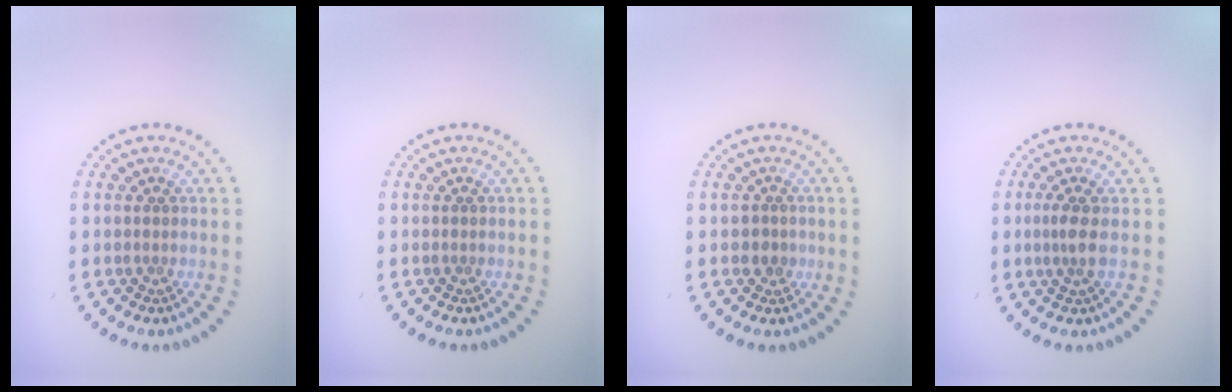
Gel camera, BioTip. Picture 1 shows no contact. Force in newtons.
{"total": 0.0}
{"total": 1.2, "press": 1.0, "slide": 0.6}
{"total": 1.7, "press": 1.3, "slide": 1.1}